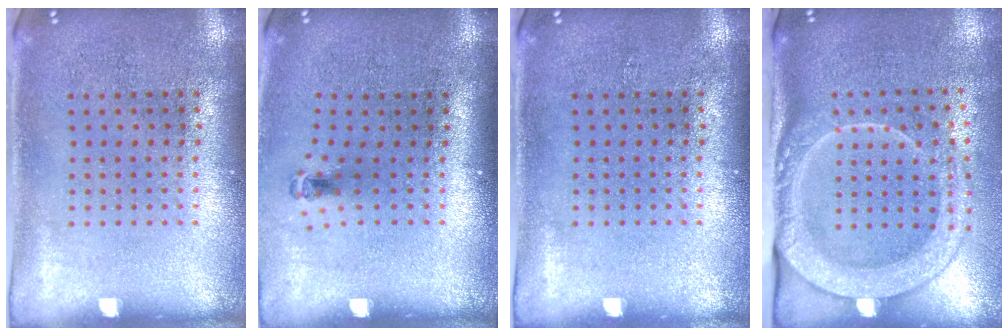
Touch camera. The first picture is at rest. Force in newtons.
{"total": 0.7, "press": 0.3, "slide": 0.6}
{"total": 0.0}
{"total": 2.5, "press": 1.9, "slide": 1.6}